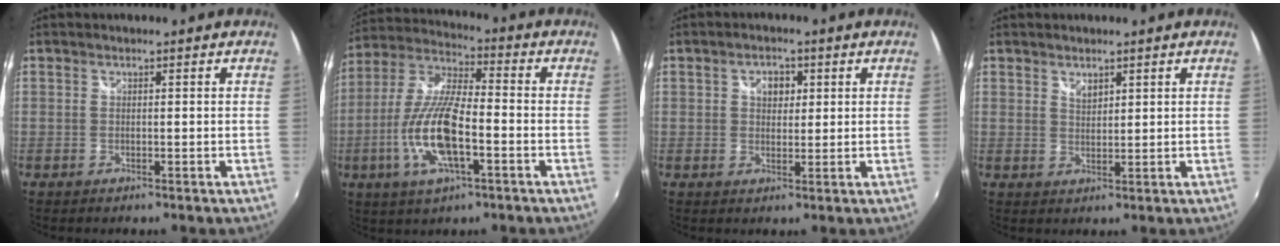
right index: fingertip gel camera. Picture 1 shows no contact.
{"total": 15.0, "force": [-4.7, 4.6, 13.5], "torque": [-0.280, -0.009, -0.092]}
{"total": 3.7, "force": [1.1, 2.8, 2.1], "torque": [-0.026, 0.008, 0.018]}
{"total": 2.2, "force": [1.6, 1.2, 1.0], "torque": [-0.013, -0.001, 0.029]}